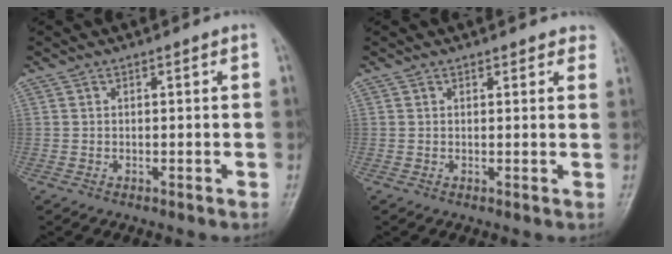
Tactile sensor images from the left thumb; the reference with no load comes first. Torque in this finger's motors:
{"motor_torque": [0.06, 0.14, -0.18, -0.22, 0.00]}